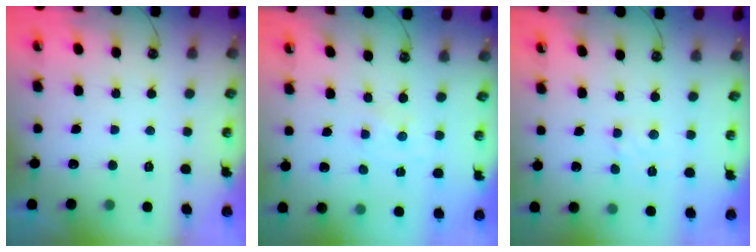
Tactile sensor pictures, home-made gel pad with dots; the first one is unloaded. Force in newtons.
{"total": 0.0}
{"total": 1.9, "press": 1.8, "slide": 0.6}